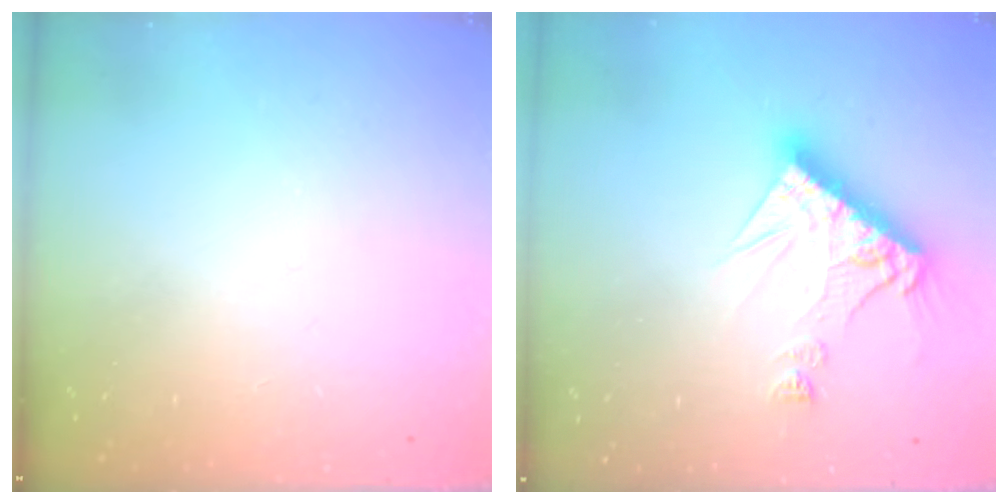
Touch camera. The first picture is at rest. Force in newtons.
{"total": 13.9, "press": 13.9, "slide": 1.4}